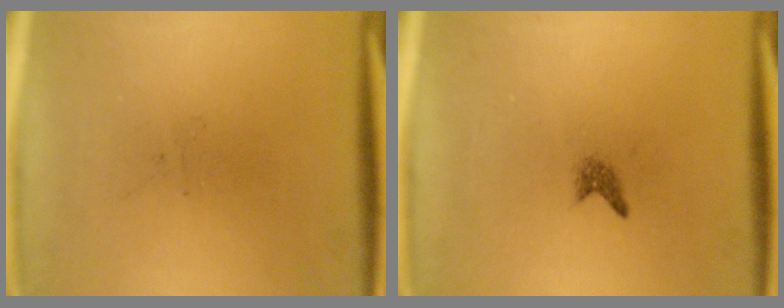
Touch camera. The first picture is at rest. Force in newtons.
{"total": 0.9}